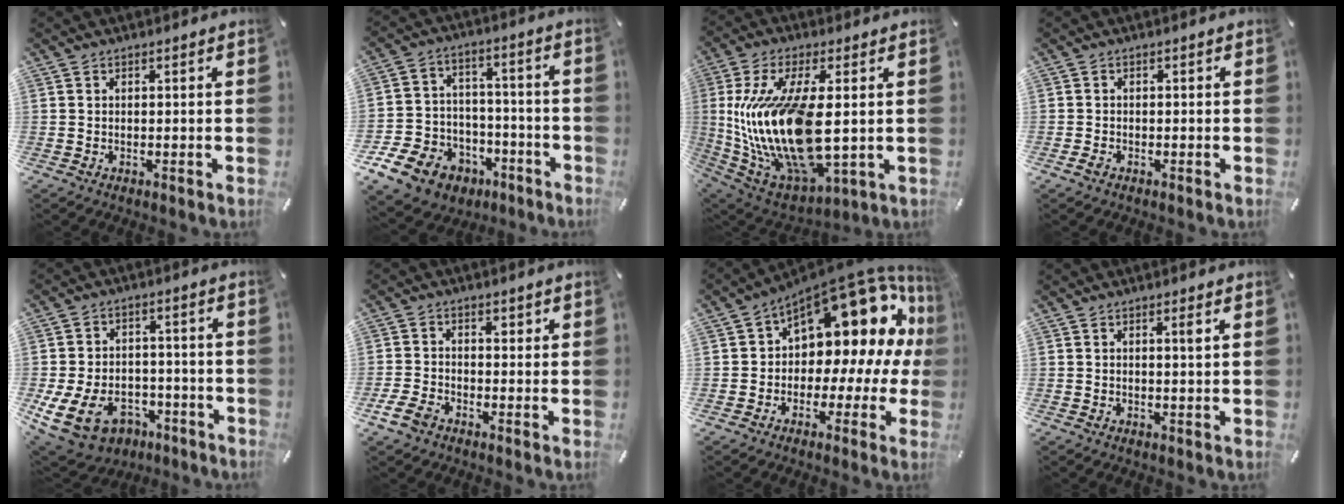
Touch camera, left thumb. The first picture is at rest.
{"total": 13.7, "force": [-7.6, 10.3, 4.8], "torque": [-0.082, 0.058, -0.123]}
{"total": 21.9, "force": [1.7, 9.8, 19.5], "torque": [-0.436, -0.028, 0.038]}
{"total": 1.4, "force": [-0.9, 0.9, 0.5], "torque": [-0.010, 0.004, -0.019]}
{"total": 12.1, "force": [-5.6, 8.5, 6.5], "torque": [-0.123, 0.031, -0.093]}
{"total": 5.4, "force": [-2.1, 4.2, 2.7], "torque": [-0.050, 0.014, -0.041]}
{"total": 18.2, "force": [9.0, 10.3, 12.1], "torque": [-0.155, -0.081, 0.151]}
{"total": 1.8, "force": [0.8, 0.0, 1.6], "torque": [-0.026, -0.006, 0.011]}